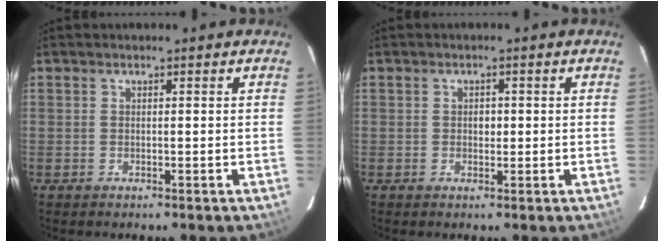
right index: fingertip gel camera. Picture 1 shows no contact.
{"total": 1.4, "force": [0.0, 1.2, 0.7], "torque": [-0.012, 0.005, -0.001]}